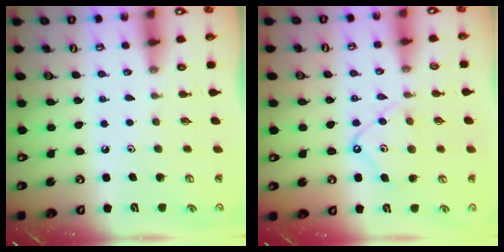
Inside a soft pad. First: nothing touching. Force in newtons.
{"total": 9.8, "press": 9.8, "slide": 1.0}